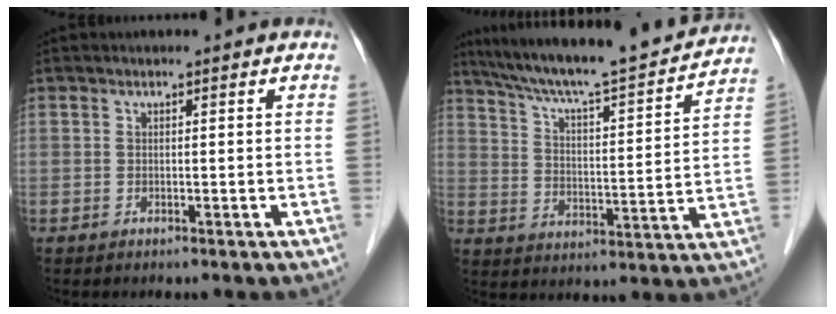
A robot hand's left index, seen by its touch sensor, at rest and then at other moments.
{"total": 19.9, "force": [18.0, 0.9, 8.4], "torque": [-0.142, -0.005, 0.266]}